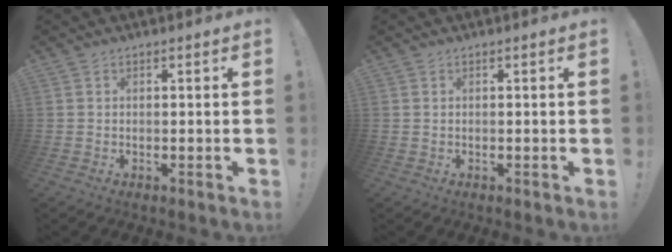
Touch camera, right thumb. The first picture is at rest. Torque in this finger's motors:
{"motor_torque": [-0.19, 0.03, -0.14, 0.07, 0.03]}